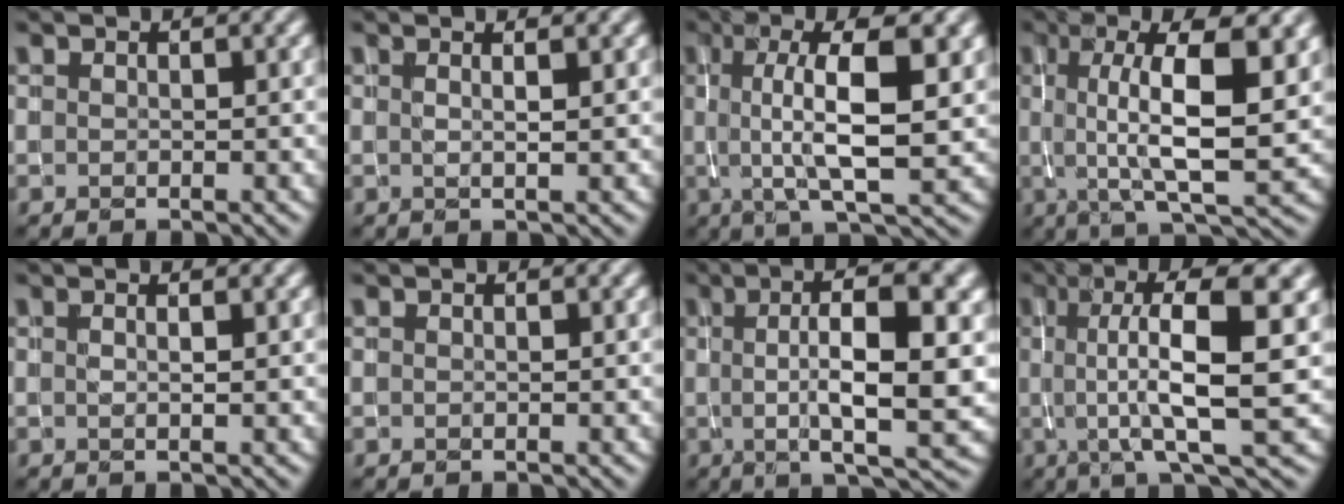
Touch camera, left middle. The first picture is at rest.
{"total": 2.0, "force": [1.0, 0.8, 1.5], "torque": [0.002, 0.003, -0.013]}
{"total": 8.3, "force": [1.2, 2.3, 7.9], "torque": [-0.126, 0.001, 0.018]}
{"total": 9.9, "force": [1.9, 2.8, 9.4], "torque": [-0.139, 0.003, 0.032]}
{"total": 0.9, "force": [0.4, 0.3, 0.7], "torque": [-0.002, -0.002, -0.002]}
{"total": 0.0}
{"total": 10.1, "force": [1.1, 2.5, 9.8], "torque": [-0.133, 0.005, 0.018]}
{"total": 9.7, "force": [1.1, 2.2, 9.4], "torque": [-0.131, 0.006, 0.015]}